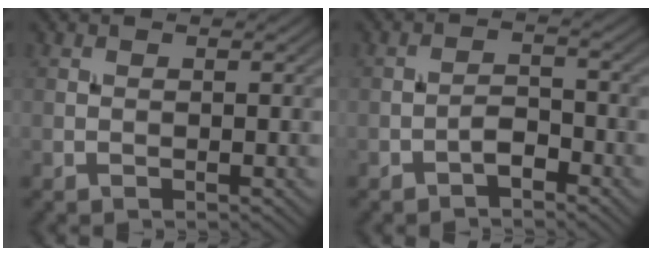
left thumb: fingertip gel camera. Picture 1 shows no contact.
{"total": 2.5, "force": [-1.8, 1.0, 1.4], "torque": [-0.022, 0.008, -0.039]}